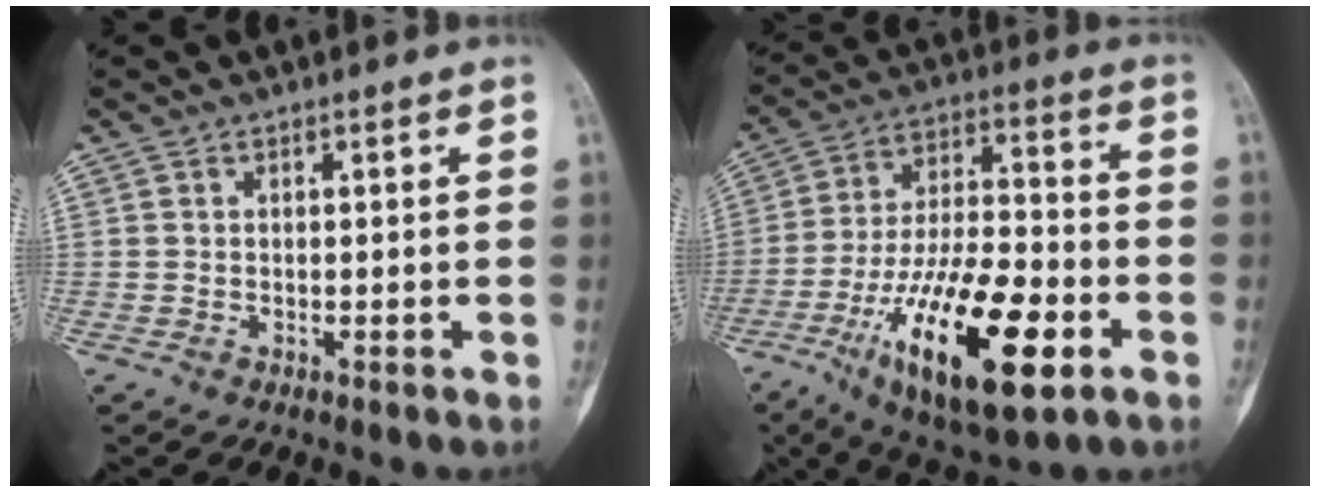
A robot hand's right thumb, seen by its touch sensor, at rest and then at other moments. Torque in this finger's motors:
{"motor_torque": [0.45, 0.87, 1.46, -1.31, 0.29]}